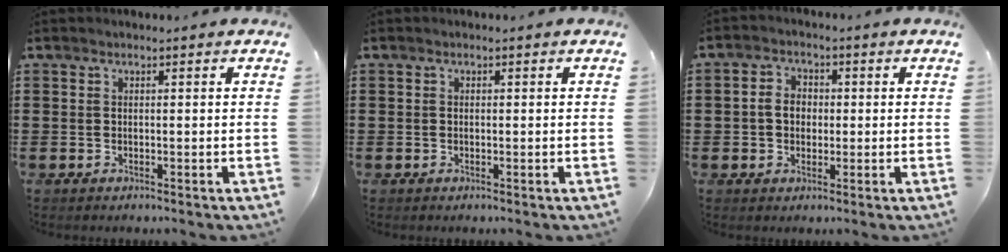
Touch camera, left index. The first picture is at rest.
{"total": 0.0}
{"total": 3.6, "force": [-0.1, 2.9, 2.2], "torque": [-0.051, 0.009, -0.005]}